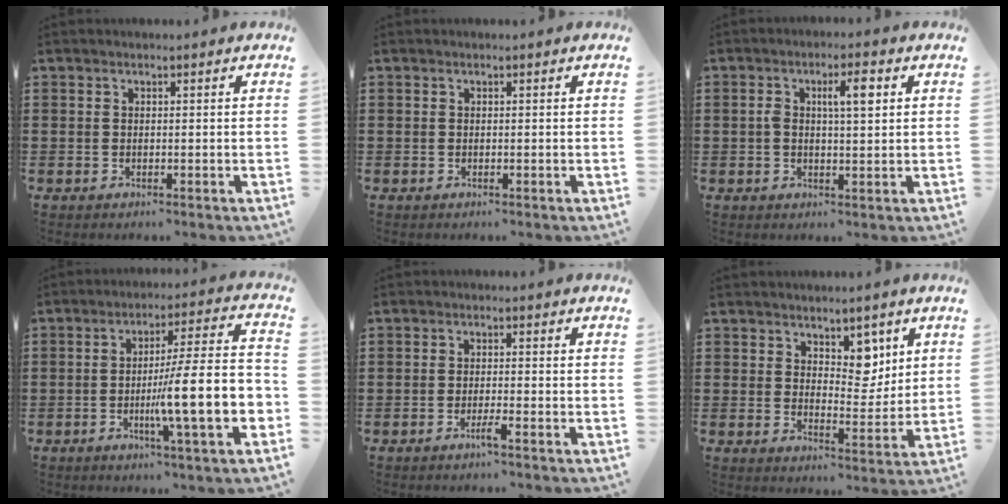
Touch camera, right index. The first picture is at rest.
{"total": 0.0}
{"total": 4.4, "force": [1.1, 1.2, 4.1], "torque": [-0.068, 0.002, 0.011]}
{"total": 13.8, "force": [-3.6, 1.2, 13.3], "torque": [-0.211, -0.022, -0.070]}
{"total": 2.0, "force": [-1.3, -0.2, 1.5], "torque": [-0.032, -0.008, -0.025]}
{"total": 5.7, "force": [3.7, 3.6, 2.4], "torque": [-0.034, -0.010, 0.061]}